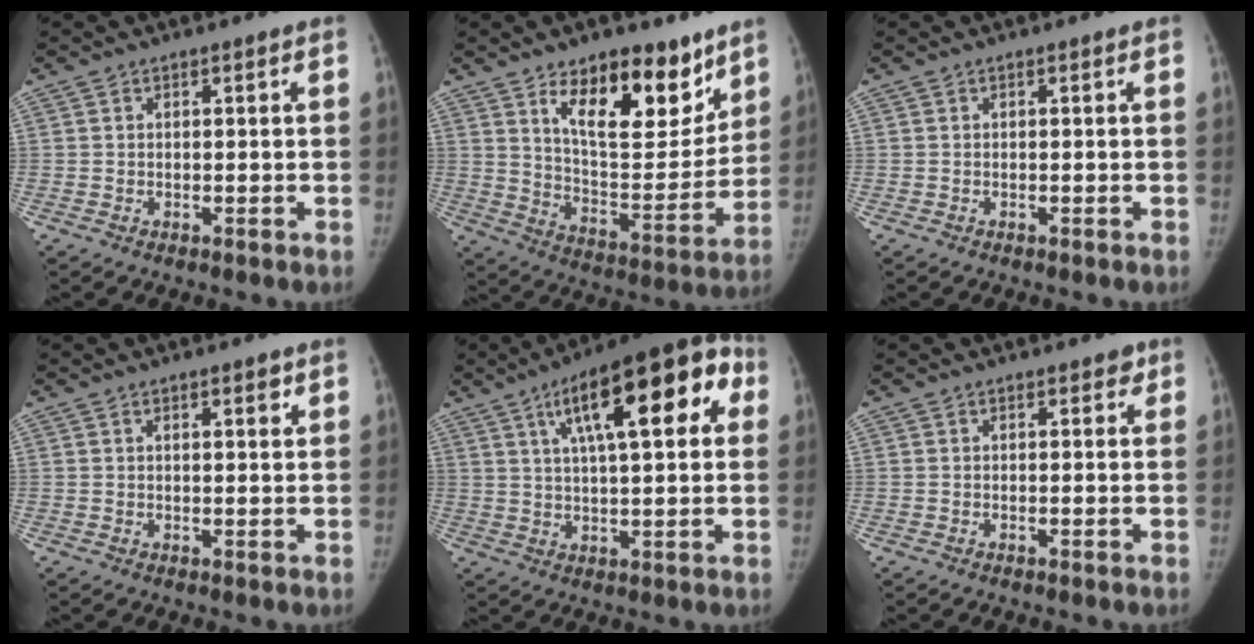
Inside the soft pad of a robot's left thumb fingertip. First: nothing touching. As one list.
[{"total": 19.1, "force": [11.7, 8.9, 12.3], "torque": [-0.124, -0.088, 0.193]}, {"total": 0.0}, {"total": 2.4, "force": [1.4, 0.7, 1.8], "torque": [-0.019, -0.006, 0.020]}, {"total": 20.9, "force": [7.5, 7.3, 18.1], "torque": [-0.236, 0.019, 0.107]}, {"total": 1.5, "force": [1.0, 0.9, 0.8], "torque": [0.006, -0.003, 0.008]}]